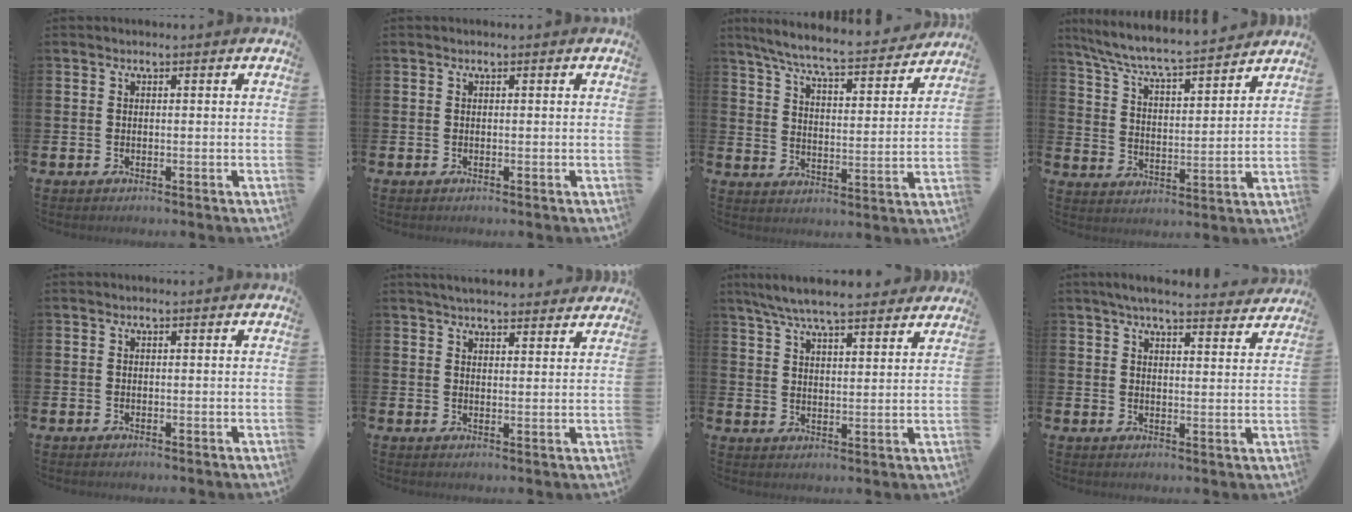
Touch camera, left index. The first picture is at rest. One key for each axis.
{"total": 0.0}
{"total": 7.5, "fx": 6.9, "fy": 0.5, "fz": 2.9, "tx": -0.084, "ty": -0.046, "tz": 0.116}
{"total": 7.2, "fx": 6.9, "fy": 0.2, "fz": 2.1, "tx": -0.072, "ty": -0.055, "tz": 0.118}
{"total": 0.0}
{"total": 4.2, "fx": 4.1, "fy": 0.6, "fz": 0.6, "tx": -0.016, "ty": -0.019, "tz": 0.075}
{"total": 7.3, "fx": 6.9, "fy": 0.9, "fz": 2.3, "tx": -0.062, "ty": -0.032, "tz": 0.124}
{"total": 5.3, "fx": 4.9, "fy": 0.4, "fz": 1.8, "tx": -0.034, "ty": -0.026, "tz": 0.085}